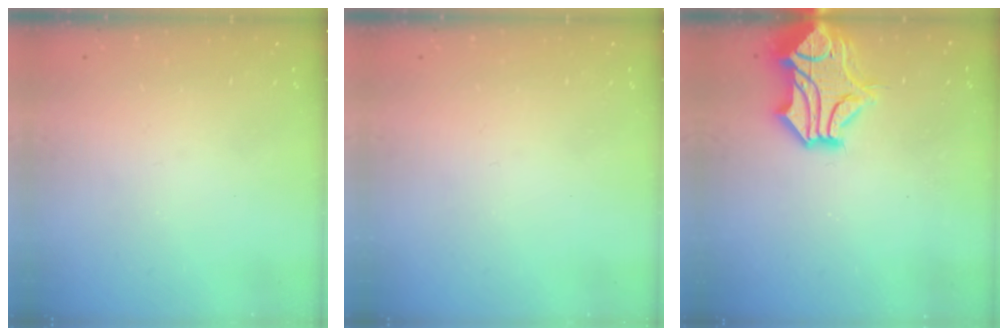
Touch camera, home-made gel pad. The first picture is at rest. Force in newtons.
{"total": 0.0}
{"total": 5.7, "press": 5.3, "slide": 2.1}